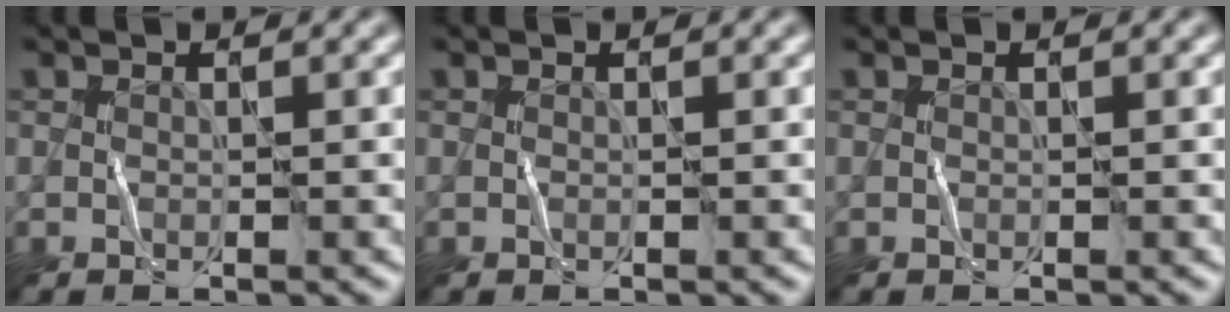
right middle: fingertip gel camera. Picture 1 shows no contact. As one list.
[{"total": 0.0}, {"total": 0.0}]